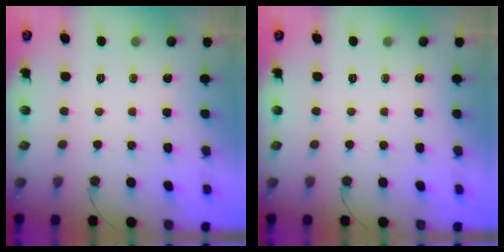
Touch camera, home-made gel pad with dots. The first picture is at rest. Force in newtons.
{"total": 0.0}